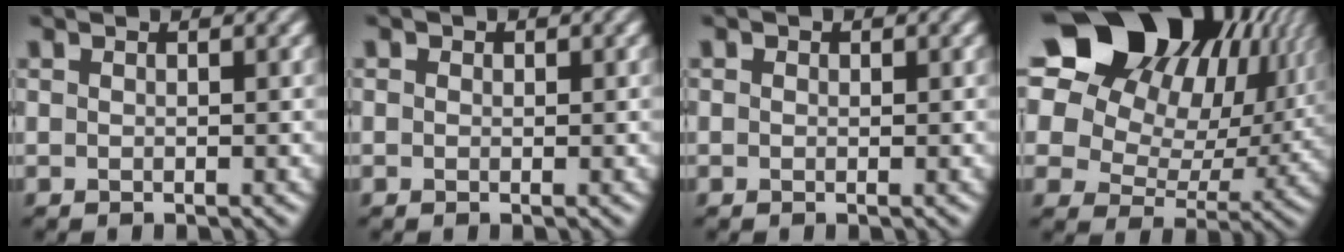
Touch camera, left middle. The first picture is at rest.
{"total": 0.9, "force": [0.4, 0.8, 0.1], "torque": [0.007, 0.000, -0.005]}
{"total": 0.6, "force": [0.2, 0.5, 0.0], "torque": [0.007, -0.005, -0.002]}
{"total": 20.2, "force": [10.2, 13.4, 11.2], "torque": [-0.226, 0.074, 0.160]}